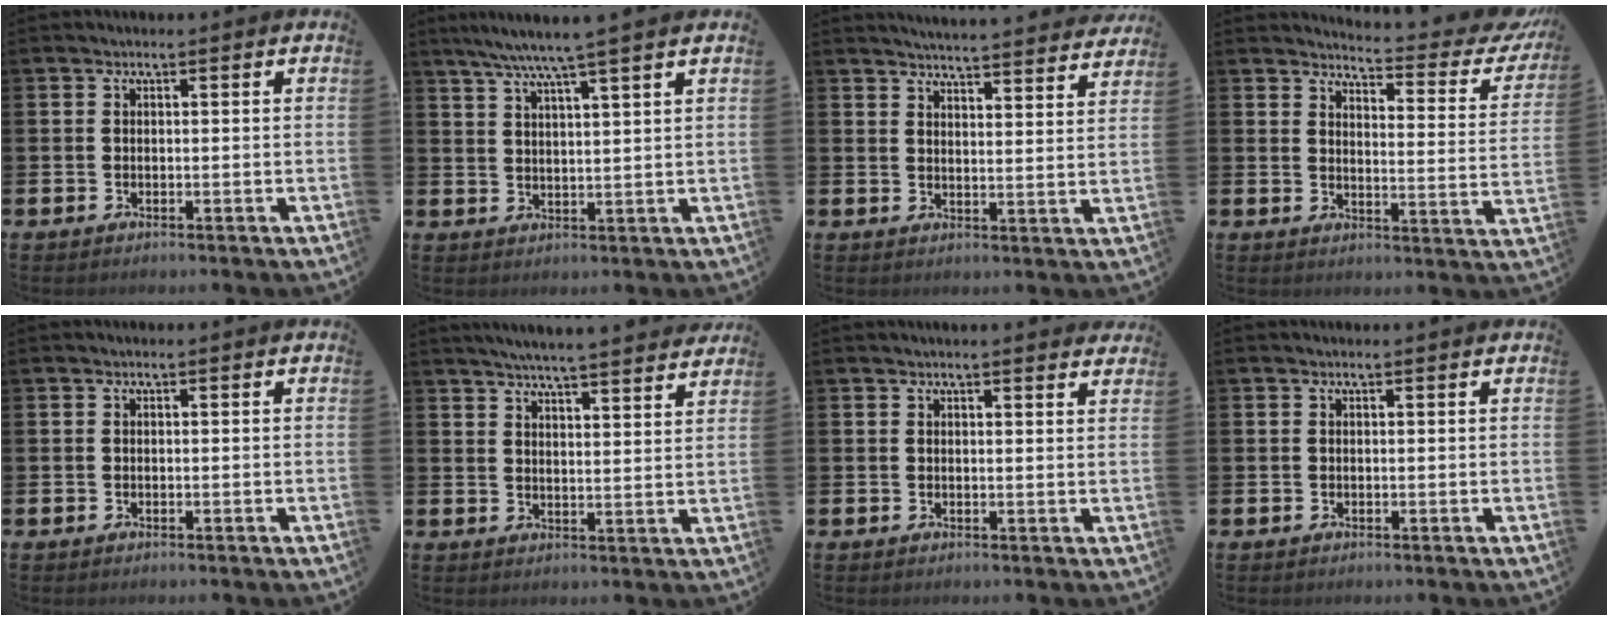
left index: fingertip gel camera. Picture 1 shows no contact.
{"total": 5.4, "force": [4.7, -1.0, 2.4], "torque": [-0.067, -0.017, 0.083]}
{"total": 4.9, "force": [4.8, -0.1, 0.3], "torque": [-0.019, -0.036, 0.087]}
{"total": 4.3, "force": [4.1, 0.6, 1.1], "torque": [-0.025, -0.045, 0.061]}
{"total": 0.0}
{"total": 5.6, "force": [5.5, -0.5, 1.0], "torque": [-0.034, -0.032, 0.097]}
{"total": 1.8, "force": [1.8, -0.1, 0.1], "torque": [0.004, -0.012, 0.032]}
{"total": 0.0}